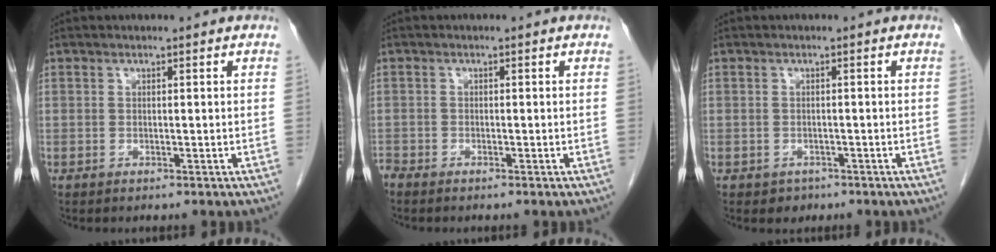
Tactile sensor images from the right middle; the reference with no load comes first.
{"total": 1.0, "force": [-1.0, 0.1, 0.1], "torque": [-0.005, -0.002, -0.018]}
{"total": 1.6, "force": [-0.9, 1.3, 0.2], "torque": [-0.005, 0.003, -0.009]}